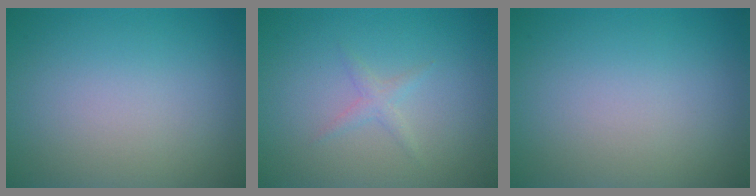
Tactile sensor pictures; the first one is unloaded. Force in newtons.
{"total": 1.1, "press": 1.1, "slide": 0.1}
{"total": 0.0}